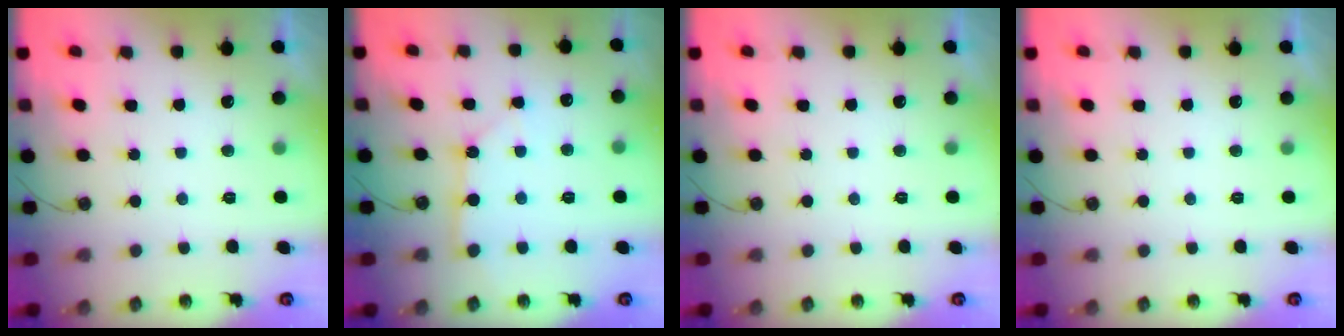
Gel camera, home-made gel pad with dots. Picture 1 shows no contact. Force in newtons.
{"total": 2.8, "press": 2.7, "slide": 0.3}
{"total": 0.0}
{"total": 0.0}